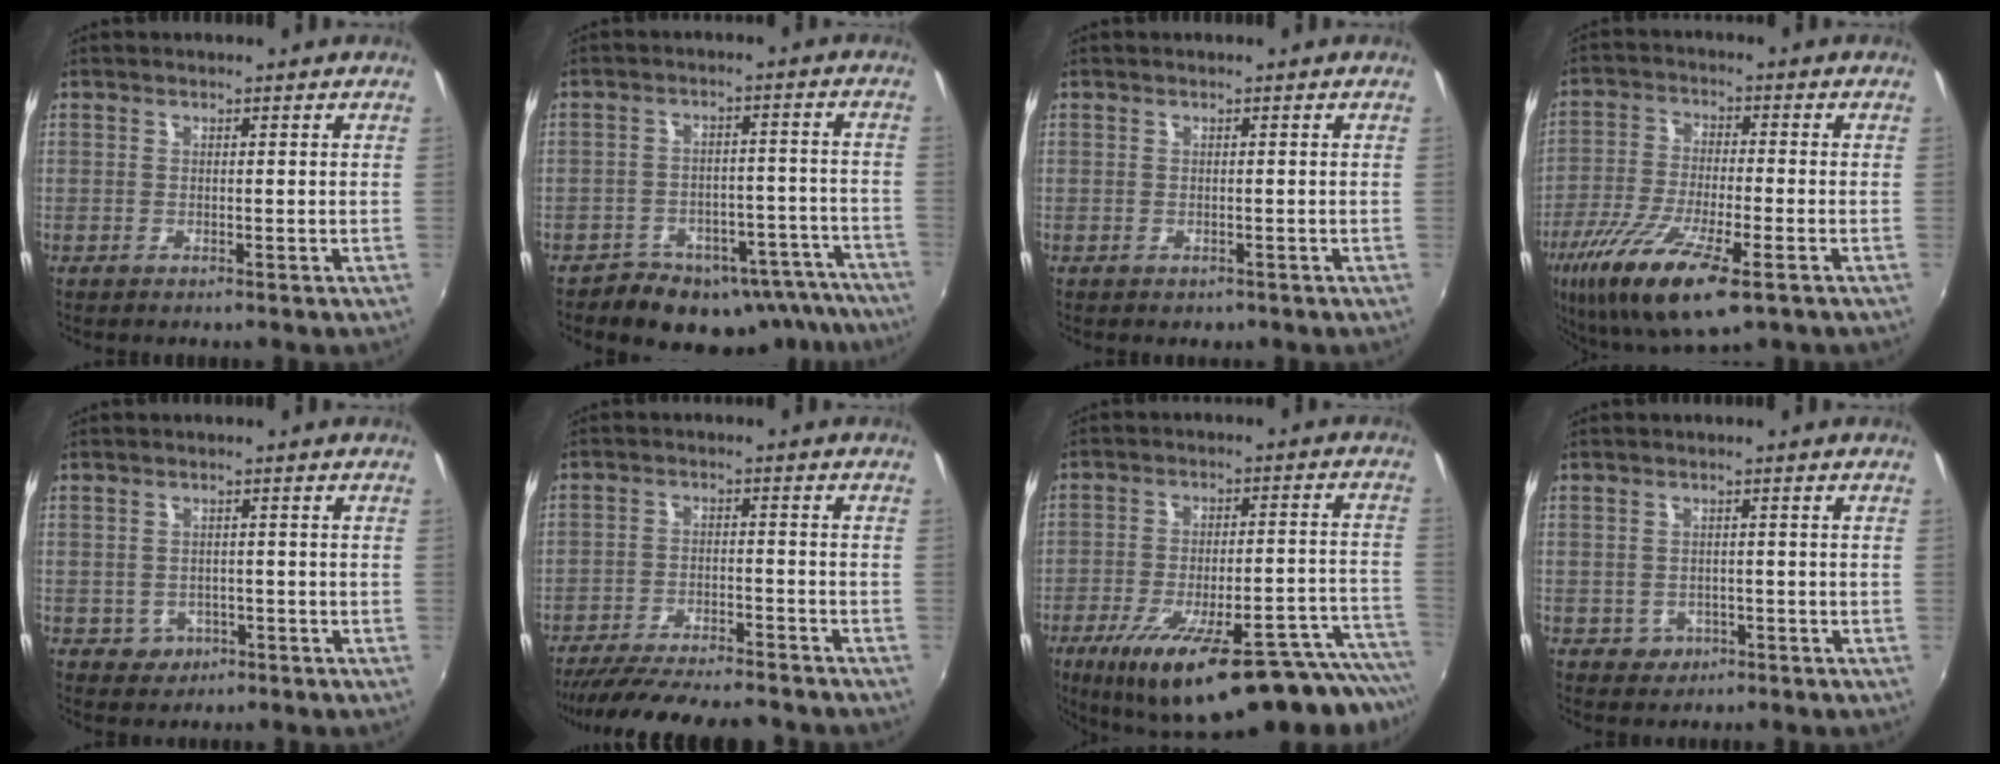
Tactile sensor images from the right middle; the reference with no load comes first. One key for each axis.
{"total": 16.5, "fx": -12.9, "fy": 9.0, "fz": 5.0, "tx": -0.091, "ty": 0.036, "tz": -0.138}
{"total": 0.9, "fx": -0.4, "fy": 0.8, "fz": 0.2, "tx": -0.006, "ty": -0.004, "tz": -0.004}
{"total": 16.8, "fx": -9.2, "fy": 4.4, "fz": 13.3, "tx": -0.271, "ty": -0.054, "tz": -0.172}
{"total": 3.5, "fx": -1.3, "fy": 3.1, "fz": 0.6, "tx": -0.023, "ty": 0.003, "tz": -0.013}
{"total": 17.7, "fx": -15.7, "fy": 3.2, "fz": 7.7, "tx": -0.155, "ty": -0.023, "tz": -0.233}
{"total": 27.5, "fx": -21.3, "fy": 3.3, "fz": 17.1, "tx": -0.223, "ty": -0.051, "tz": -0.296}
{"total": 3.2, "fx": -1.2, "fy": 2.8, "fz": 0.6, "tx": -0.021, "ty": 0.001, "tz": -0.013}